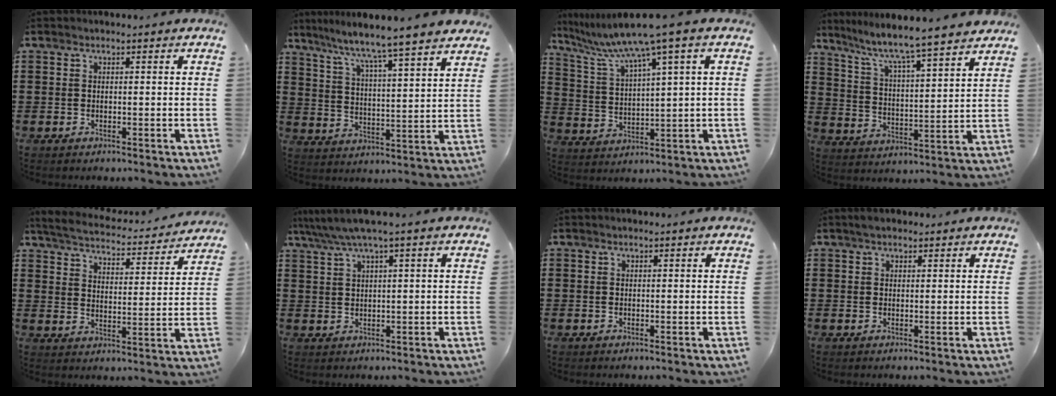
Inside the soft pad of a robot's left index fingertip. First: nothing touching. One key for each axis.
{"total": 6.0, "fx": 5.5, "fy": -1.2, "fz": 2.3, "tx": -0.069, "ty": -0.048, "tz": 0.084}
{"total": 8.7, "fx": 6.1, "fy": -0.4, "fz": 6.2, "tx": -0.148, "ty": -0.042, "tz": 0.097}
{"total": 6.0, "fx": 5.3, "fy": -0.5, "fz": 2.7, "tx": -0.075, "ty": -0.044, "tz": 0.084}
{"total": 4.6, "fx": 4.5, "fy": 0.1, "fz": 1.0, "tx": -0.045, "ty": -0.034, "tz": 0.073}
{"total": 3.5, "fx": 2.0, "fy": -0.2, "fz": 2.9, "tx": -0.060, "ty": -0.003, "tz": 0.033}
{"total": 0.0}
{"total": 1.5, "fx": 1.3, "fy": 0.5, "fz": 0.5, "tx": -0.012, "ty": 0.003, "tz": 0.025}